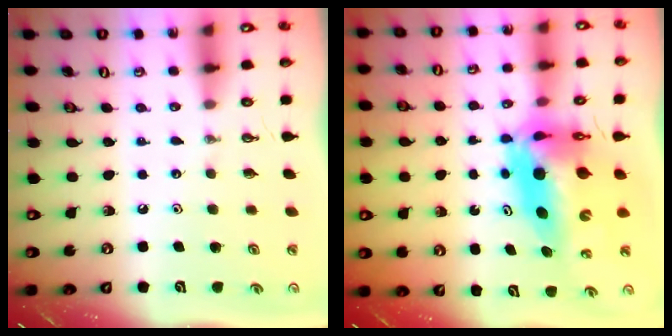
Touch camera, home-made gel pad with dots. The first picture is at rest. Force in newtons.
{"total": 14.3, "press": 14.0, "slide": 2.8}